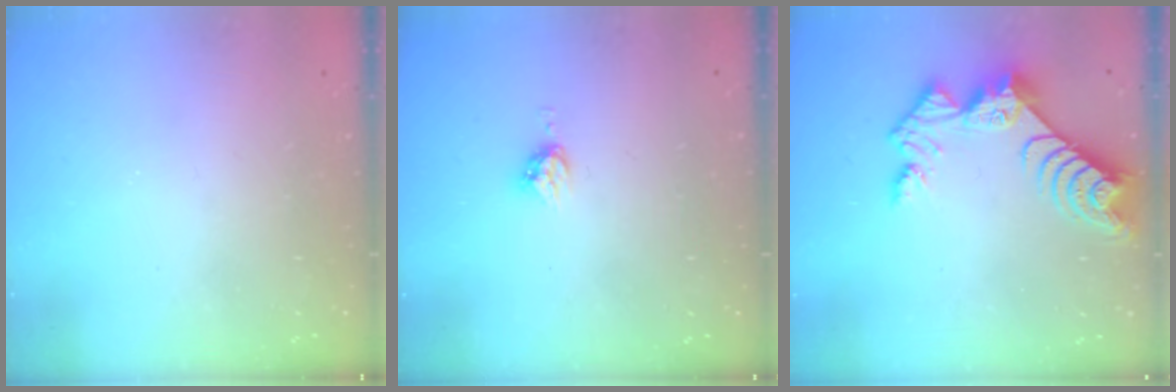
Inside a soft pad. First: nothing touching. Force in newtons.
{"total": 4.5, "press": 4.5, "slide": 0.0}
{"total": 10.5, "press": 10.4, "slide": 0.8}